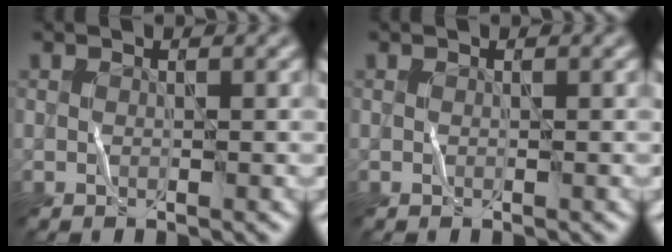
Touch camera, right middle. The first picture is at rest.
{"total": 0.0}